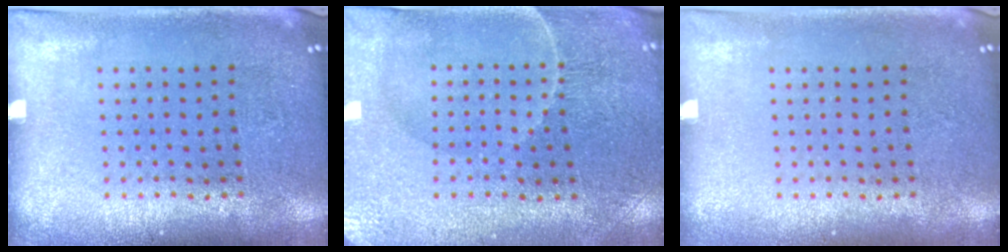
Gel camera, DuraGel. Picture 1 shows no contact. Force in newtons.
{"total": 0.9, "press": 0.8, "slide": 0.3}
{"total": 0.0}